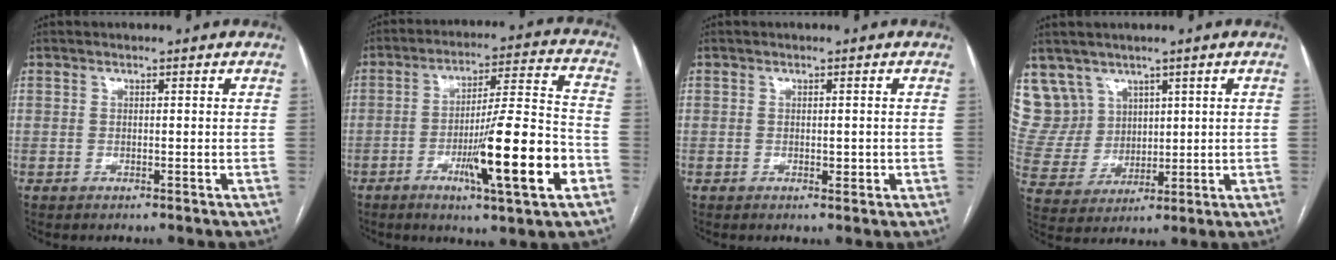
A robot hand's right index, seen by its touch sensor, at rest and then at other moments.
{"total": 16.3, "force": [-6.0, 0.6, 15.1], "torque": [-0.244, -0.009, -0.093]}
{"total": 1.4, "force": [-0.2, 0.8, 1.1], "torque": [-0.014, -0.001, 0.000]}
{"total": 8.9, "force": [5.7, 6.9, 0.3], "torque": [-0.017, 0.032, 0.133]}